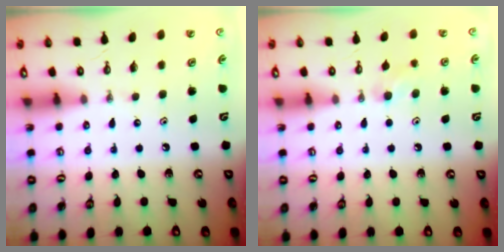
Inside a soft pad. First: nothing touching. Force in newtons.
{"total": 5.1, "press": 5.1, "slide": 0.7}